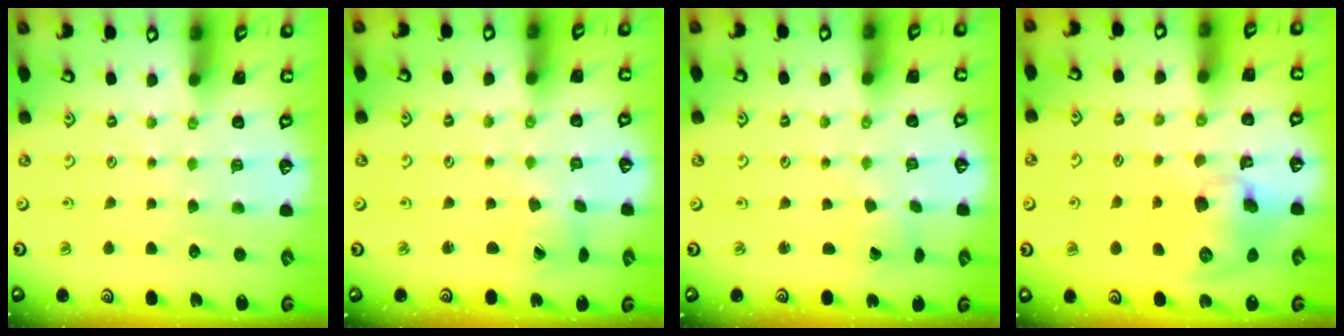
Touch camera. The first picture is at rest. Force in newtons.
{"total": 3.0, "press": 3.0, "slide": 0.2}
{"total": 2.6, "press": 2.6, "slide": 0.1}
{"total": 12.3, "press": 12.1, "slide": 2.3}